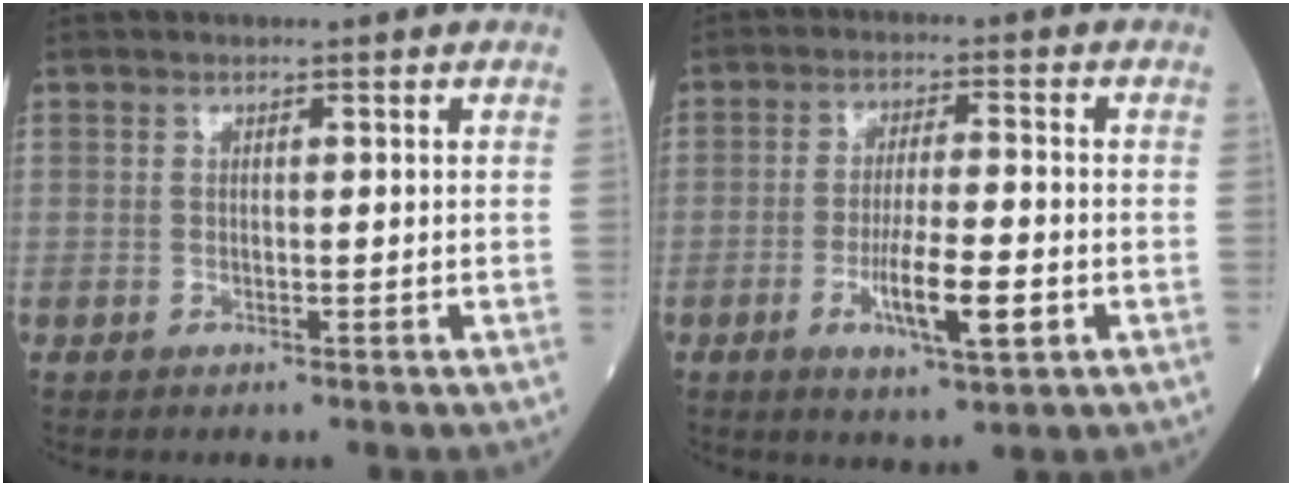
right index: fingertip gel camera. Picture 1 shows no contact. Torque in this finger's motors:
{"motor_torque": [1.08, -0.49, 0.62, 0.15]}